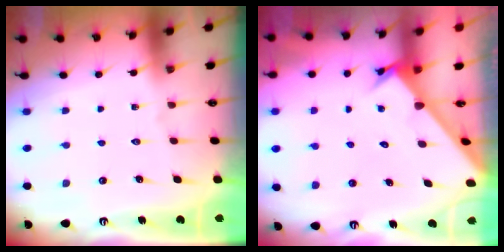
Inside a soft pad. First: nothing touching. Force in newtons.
{"total": 2.4, "press": 2.4, "slide": 0.1}